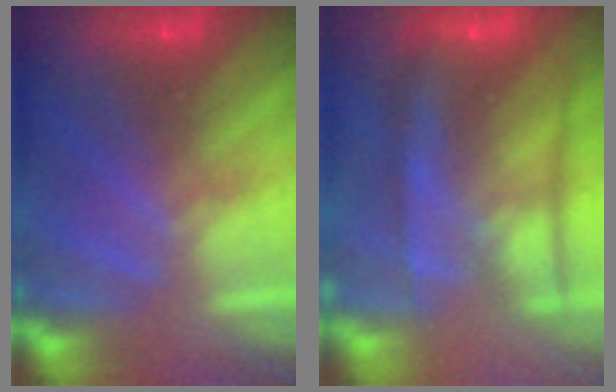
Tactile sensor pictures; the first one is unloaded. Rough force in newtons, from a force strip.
{"total": 5.8}